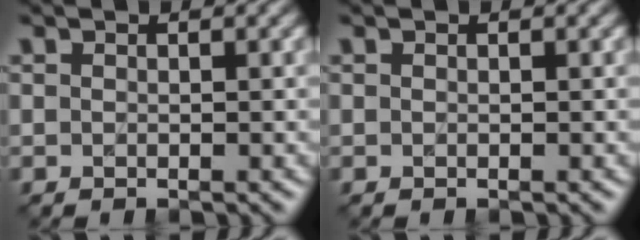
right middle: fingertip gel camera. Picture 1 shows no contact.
{"total": 0.0}